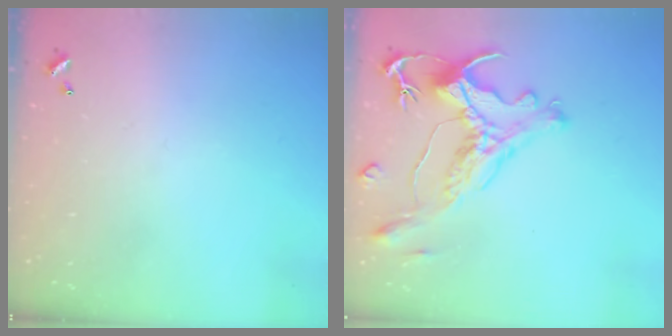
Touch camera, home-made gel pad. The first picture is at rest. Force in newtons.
{"total": 1.9, "press": 1.4, "slide": 1.2}